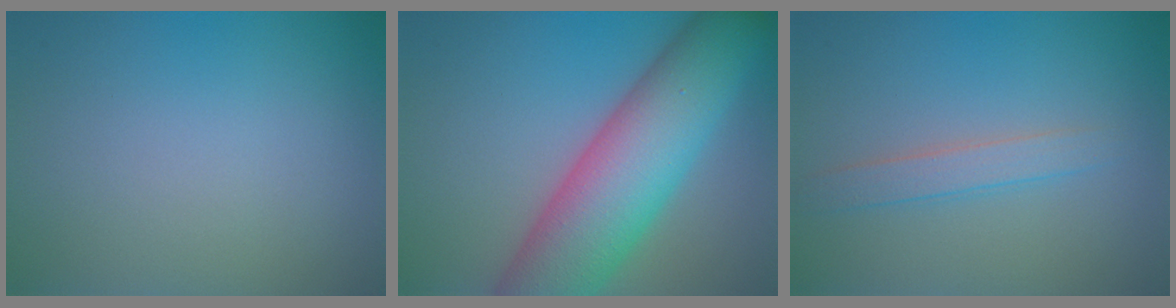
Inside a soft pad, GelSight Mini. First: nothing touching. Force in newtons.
{"total": 11.4, "press": 11.4, "slide": 0.4}
{"total": 1.9, "press": 1.9, "slide": 0.1}